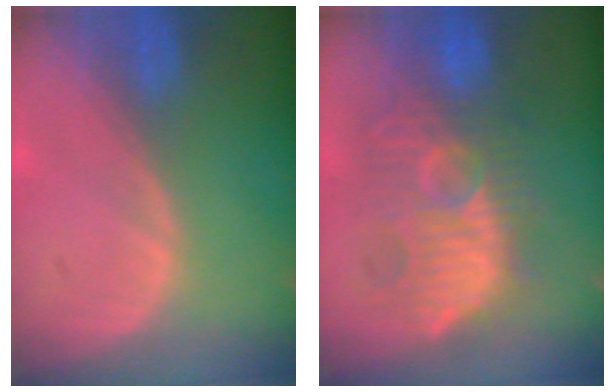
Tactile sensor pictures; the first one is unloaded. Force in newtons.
{"total": 10.6, "press": 10.5, "slide": 1.1}